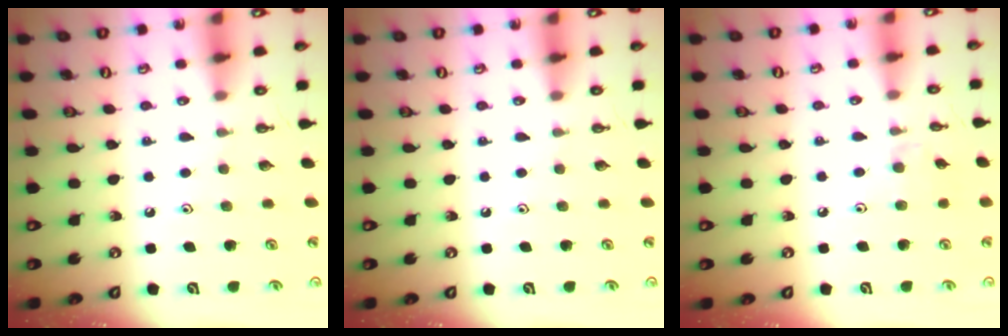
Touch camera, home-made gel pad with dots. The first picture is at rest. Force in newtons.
{"total": 0.0}
{"total": 3.7, "press": 3.6, "slide": 0.6}